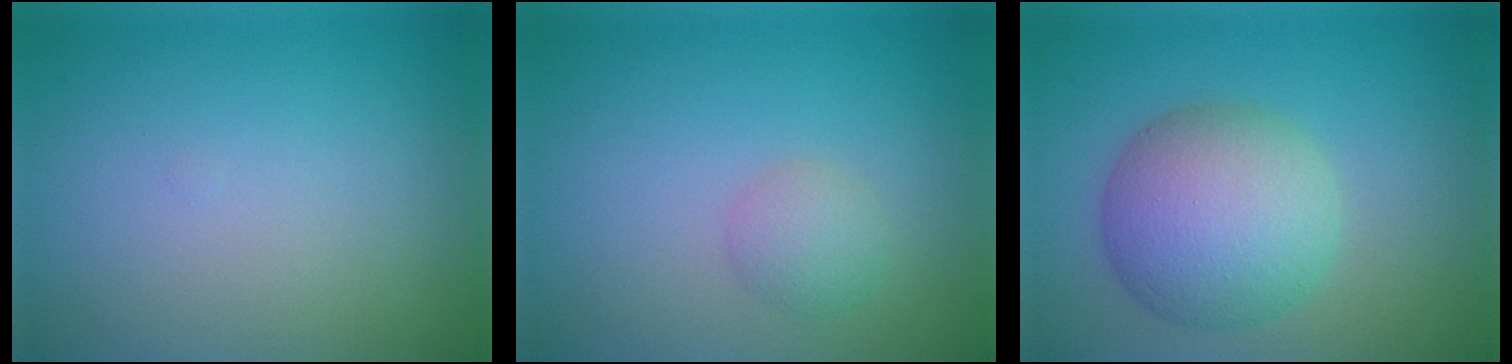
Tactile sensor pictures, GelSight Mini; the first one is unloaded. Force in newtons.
{"total": 1.8, "press": 1.8, "slide": 0.0}
{"total": 7.7, "press": 7.7, "slide": 0.3}